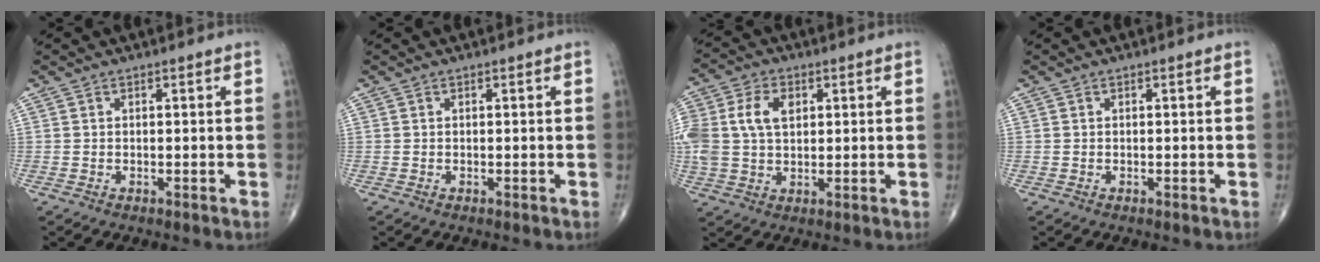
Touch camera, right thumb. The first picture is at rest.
{"total": 0.0}
{"total": 12.3, "force": [2.6, 8.4, 8.6], "torque": [-0.204, 0.007, 0.049]}
{"total": 0.0}